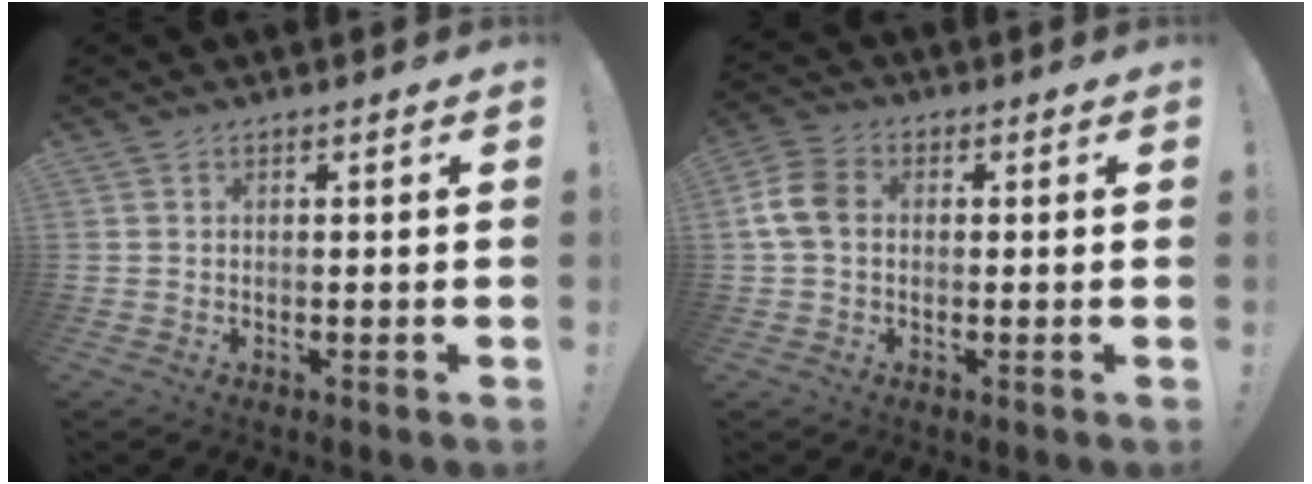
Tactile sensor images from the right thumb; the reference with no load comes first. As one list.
[{"total": 8.4, "force": [0.5, 5.9, 5.9], "torque": [-0.137, 0.013, 0.016]}]